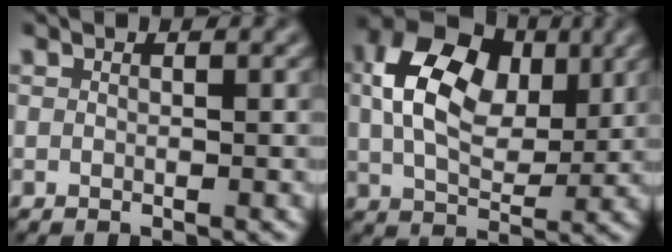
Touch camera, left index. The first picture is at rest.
{"total": 11.8, "force": [2.8, 8.0, 8.1], "torque": [-0.155, 0.030, 0.046]}